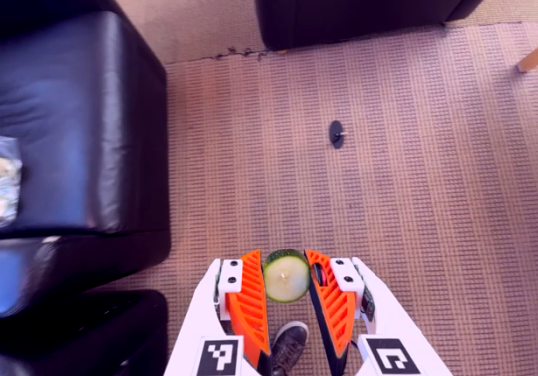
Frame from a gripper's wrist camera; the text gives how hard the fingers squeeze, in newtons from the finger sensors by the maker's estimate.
{"total": 8.4, "left": 8.3, "right": 8.6}